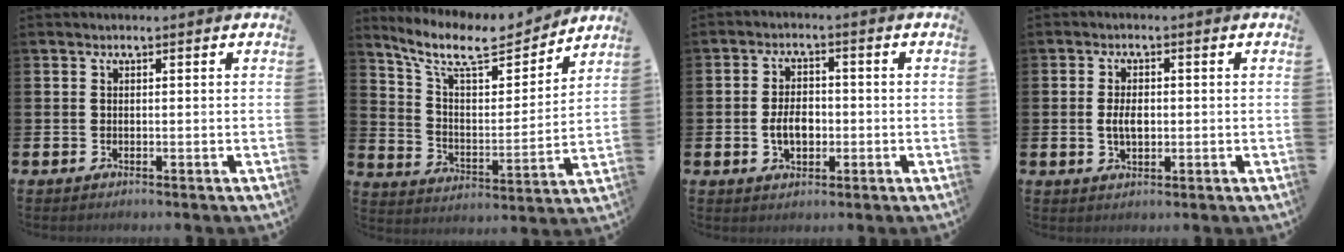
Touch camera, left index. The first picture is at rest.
{"total": 10.2, "force": [8.9, 3.0, 4.1], "torque": [-0.116, -0.057, 0.154]}
{"total": 4.2, "force": [-0.8, 2.7, 3.2], "torque": [-0.043, 0.000, -0.019]}
{"total": 3.3, "force": [0.0, 1.9, 2.7], "torque": [-0.044, 0.002, -0.003]}